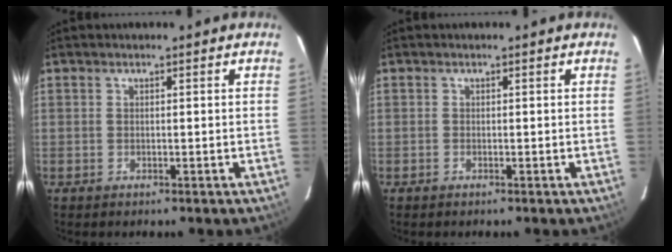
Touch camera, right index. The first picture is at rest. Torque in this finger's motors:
{"motor_torque": [0.05, -0.05, 0.00, 0.00]}